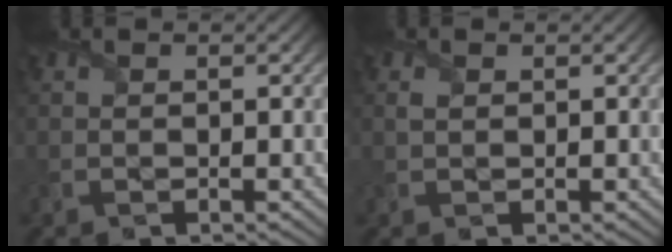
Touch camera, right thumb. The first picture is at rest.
{"total": 0.7, "force": [0.4, 0.4, 0.5], "torque": [-0.017, 0.003, 0.005]}